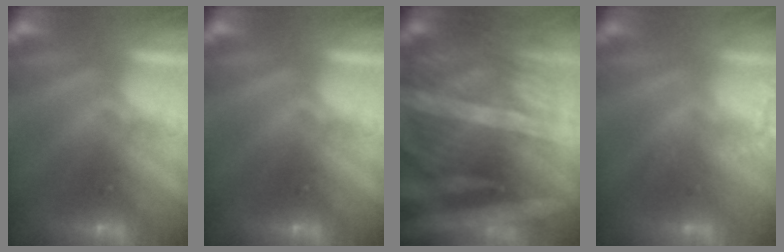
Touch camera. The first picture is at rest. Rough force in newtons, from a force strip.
{"total": 0.0}
{"total": 8.0}
{"total": 1.7}